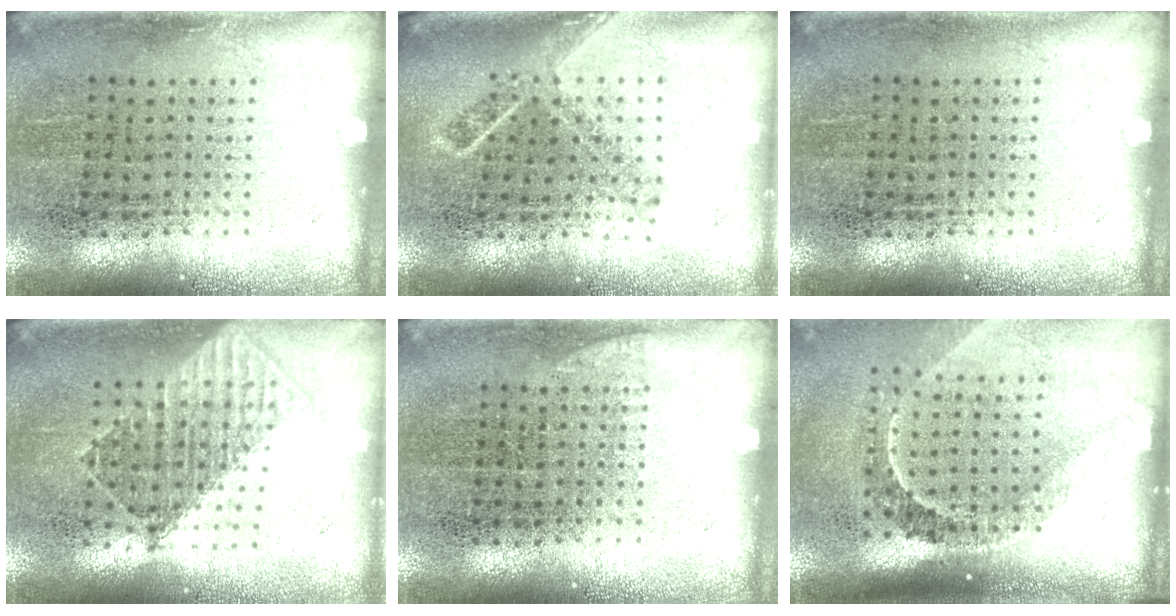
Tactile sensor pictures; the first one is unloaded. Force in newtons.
{"total": 1.8, "press": 1.3, "slide": 1.2}
{"total": 0.0}
{"total": 1.7, "press": 1.5, "slide": 0.9}
{"total": 0.6, "press": 0.6, "slide": 0.2}
{"total": 2.2, "press": 1.5, "slide": 1.5}